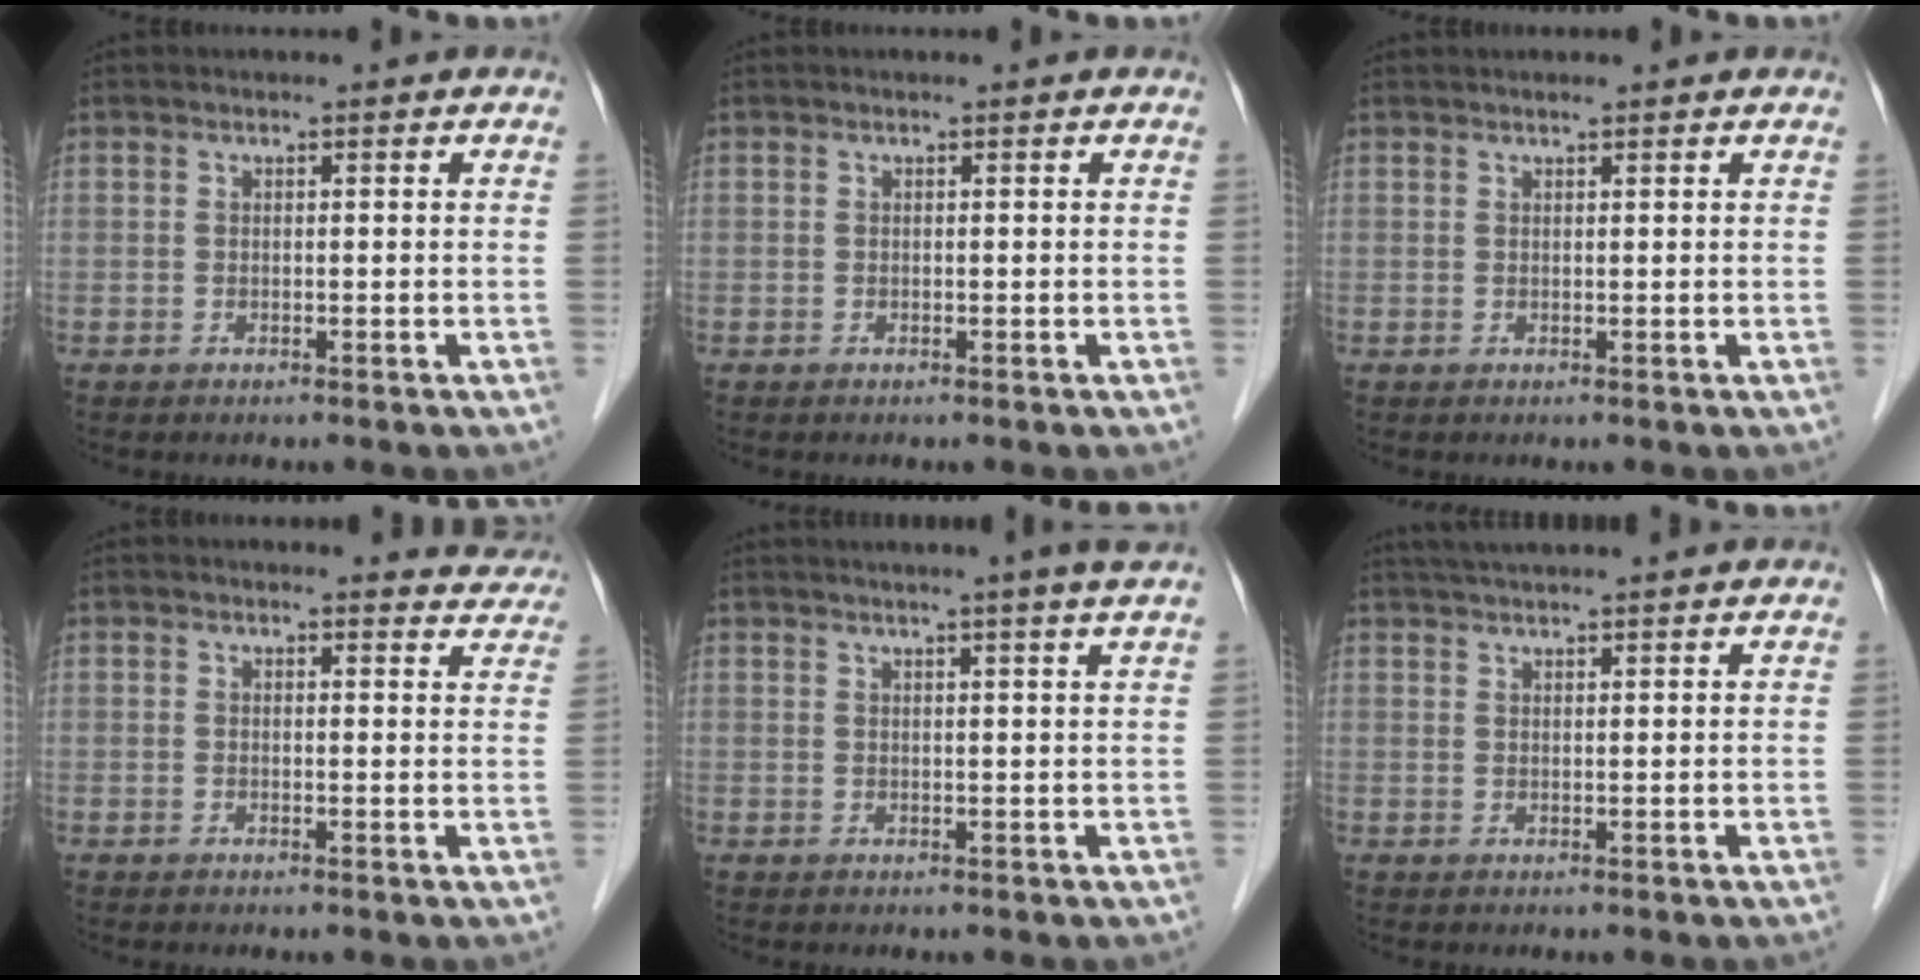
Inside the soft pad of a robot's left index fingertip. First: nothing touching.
{"total": 0.0}
{"total": 0.6, "force": [0.6, 0.0, 0.3], "torque": [-0.013, 0.007, 0.013]}
{"total": 4.5, "force": [4.4, 1.1, -0.2], "torque": [0.015, -0.021, 0.022]}
{"total": 5.8, "force": [4.7, -1.4, 3.2], "torque": [-0.044, 0.006, 0.051]}
{"total": 8.5, "force": [7.7, -0.3, 3.7], "torque": [-0.061, 0.035, 0.103]}